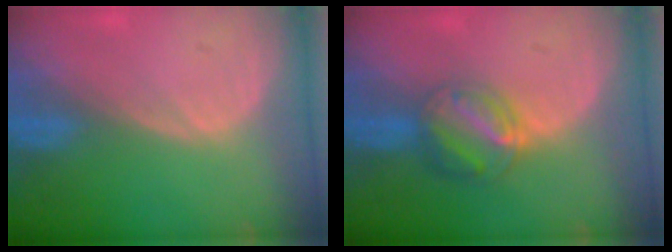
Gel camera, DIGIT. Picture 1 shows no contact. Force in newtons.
{"total": 6.4, "press": 5.7, "slide": 2.9}